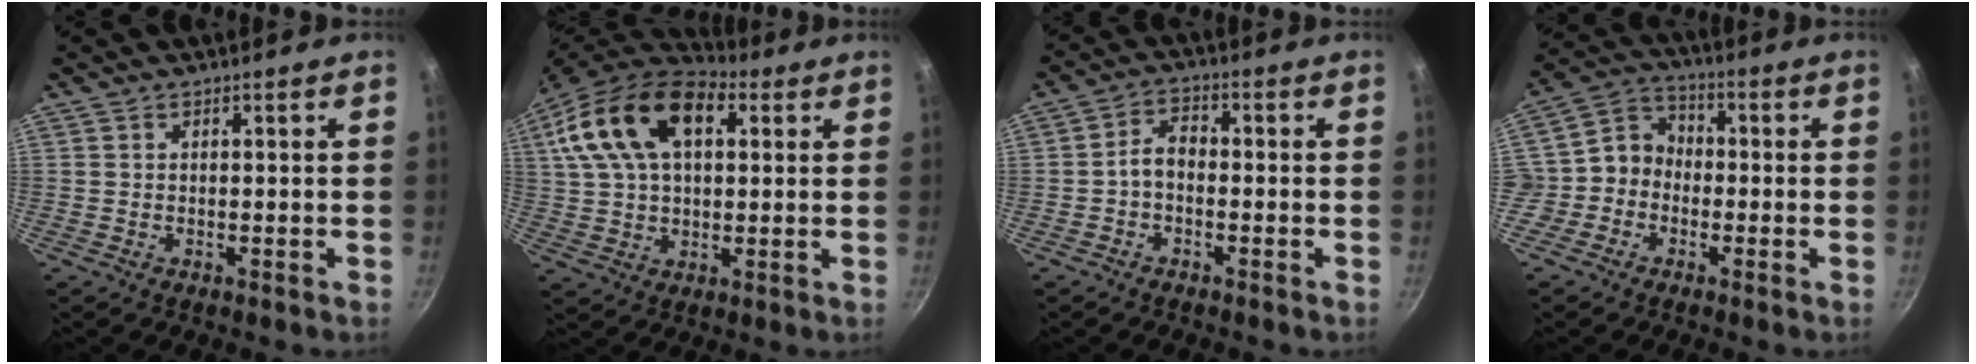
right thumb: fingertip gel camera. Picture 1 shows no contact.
{"total": 20.1, "force": [6.7, 11.8, 14.8], "torque": [-0.258, 0.016, 0.107]}
{"total": 3.9, "force": [-1.2, 2.5, 2.8], "torque": [-0.045, 0.024, -0.030]}
{"total": 7.0, "force": [-2.0, 6.2, 2.7], "torque": [-0.011, 0.031, -0.056]}